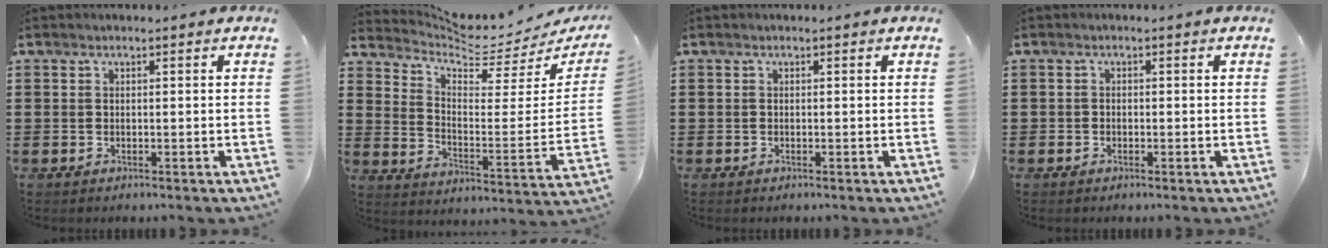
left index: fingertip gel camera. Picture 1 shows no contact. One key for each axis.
{"total": 5.4, "fx": 5.2, "fy": 0.7, "fz": 1.2, "tx": -0.048, "ty": -0.053, "tz": 0.084}
{"total": 0.0}
{"total": 0.7, "fx": -0.4, "fy": 0.5, "fz": 0.1, "tx": -0.004, "ty": 0.000, "tz": -0.009}